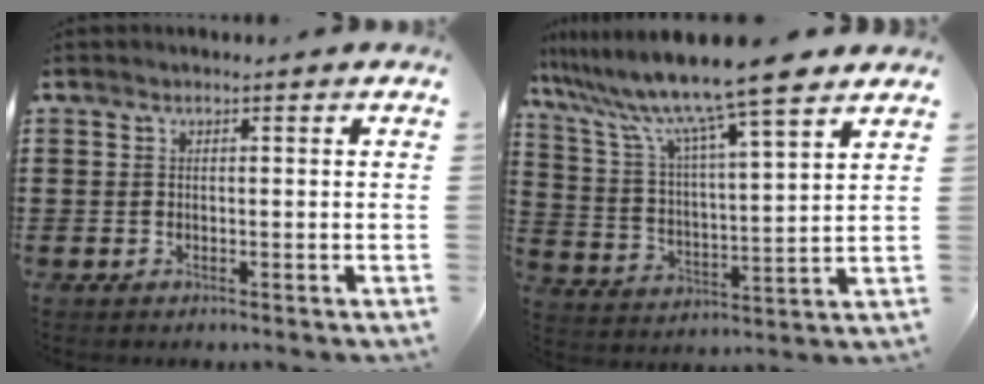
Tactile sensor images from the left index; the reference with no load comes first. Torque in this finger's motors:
{"motor_torque": [1.77, 0.36, 1.05, 0.21]}